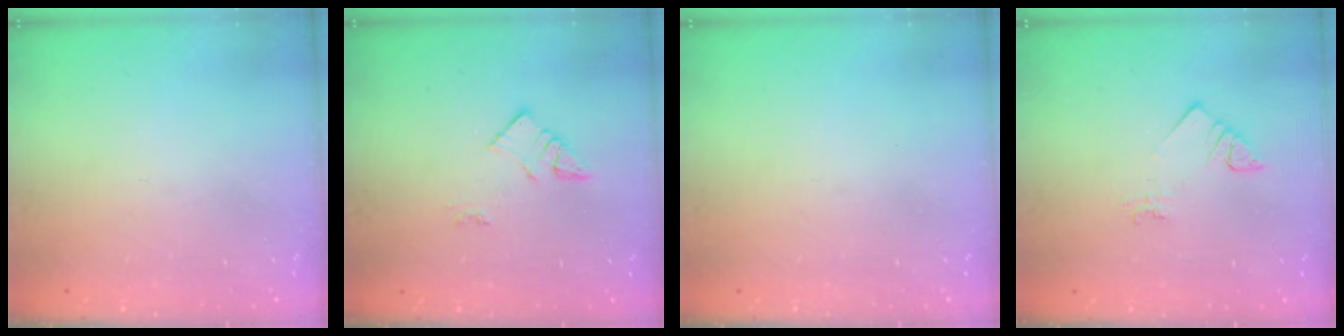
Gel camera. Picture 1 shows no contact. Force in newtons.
{"total": 4.6, "press": 4.6, "slide": 0.3}
{"total": 0.0}
{"total": 2.1, "press": 2.0, "slide": 0.5}